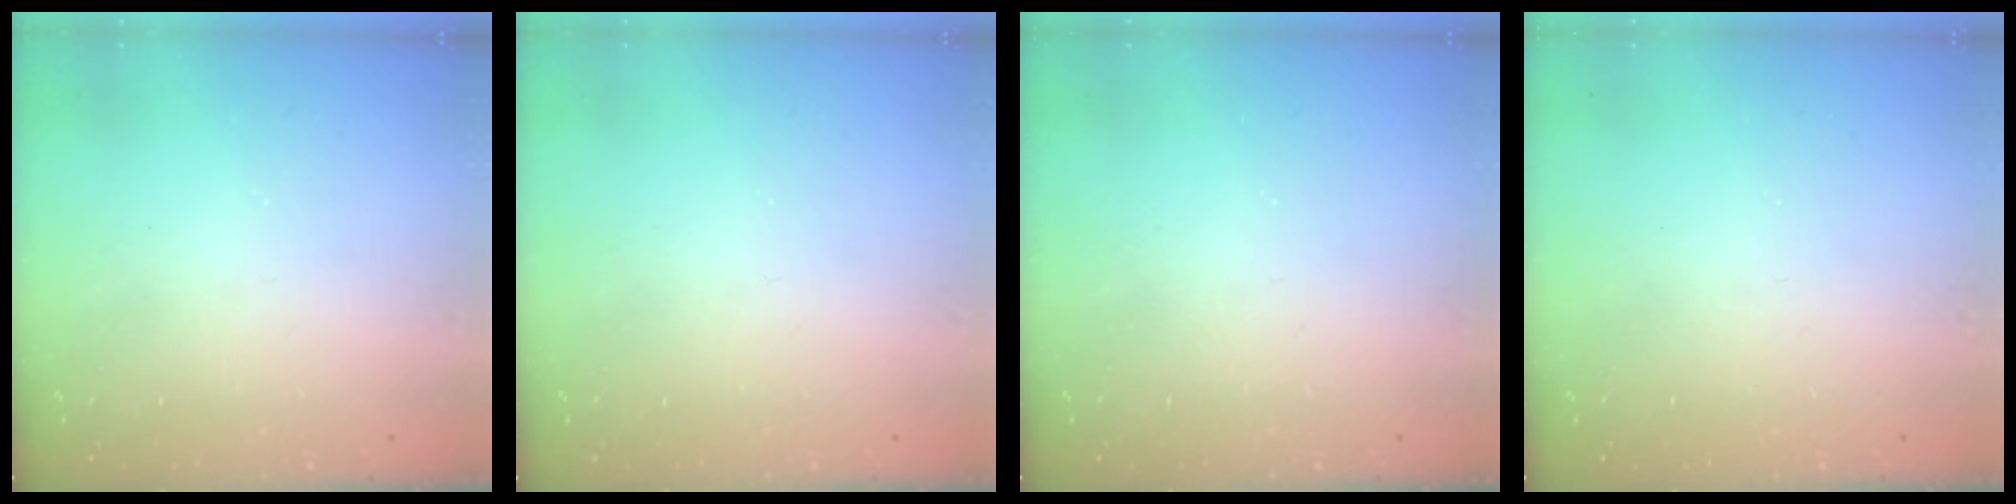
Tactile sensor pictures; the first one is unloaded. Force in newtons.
{"total": 0.0}
{"total": 0.0}
{"total": 0.0}